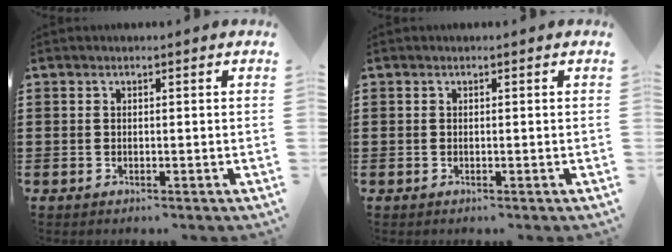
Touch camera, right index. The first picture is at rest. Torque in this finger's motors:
{"motor_torque": [-0.19, 0.11, 0.00, -0.01]}